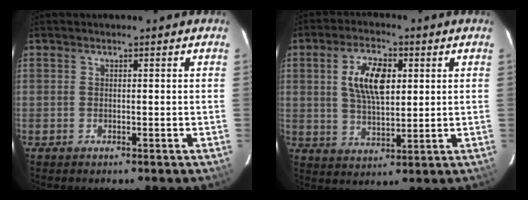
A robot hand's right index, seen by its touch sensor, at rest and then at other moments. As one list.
[{"total": 9.7, "force": [2.5, 4.5, 8.2], "torque": [-0.155, 0.010, 0.048]}]